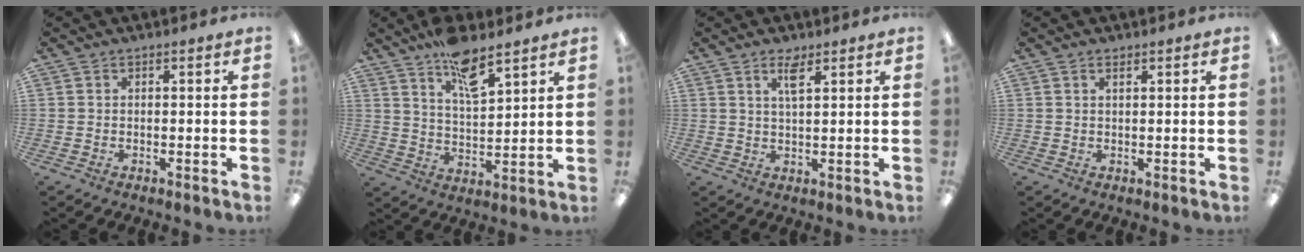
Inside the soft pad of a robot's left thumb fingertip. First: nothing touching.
{"total": 10.3, "force": [7.7, 3.3, 6.0], "torque": [-0.097, -0.041, 0.134]}
{"total": 4.1, "force": [2.6, 1.2, 2.9], "torque": [-0.057, 0.000, 0.044]}
{"total": 0.9, "force": [0.7, 0.2, 0.4], "torque": [-0.011, 0.000, 0.013]}